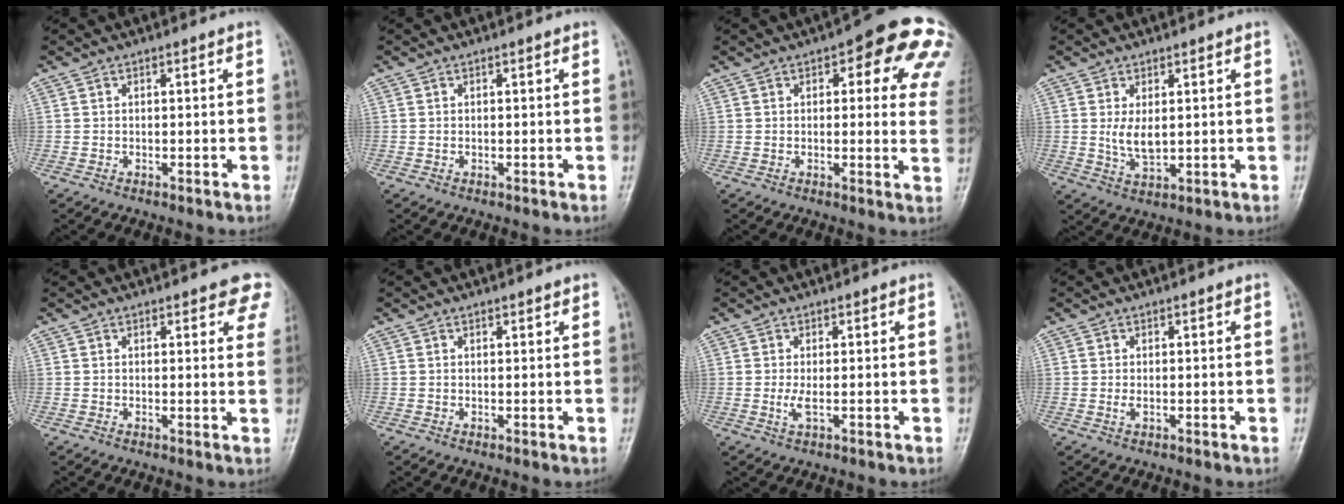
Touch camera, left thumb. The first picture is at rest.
{"total": 0.0}
{"total": 15.8, "force": [6.5, 6.4, 12.9], "torque": [-0.106, -0.014, 0.063]}
{"total": 4.4, "force": [0.9, 2.3, 3.7], "torque": [-0.062, -0.014, 0.025]}
{"total": 5.9, "force": [4.1, 2.5, 3.5], "torque": [-0.003, -0.012, 0.035]}
{"total": 0.7, "force": [0.6, 0.3, 0.2], "torque": [-0.002, -0.004, 0.008]}
{"total": 1.8, "force": [0.0, 0.5, 1.8], "torque": [-0.041, -0.006, 0.004]}
{"total": 0.9, "force": [0.2, 0.4, 0.8], "torque": [-0.018, -0.003, 0.004]}